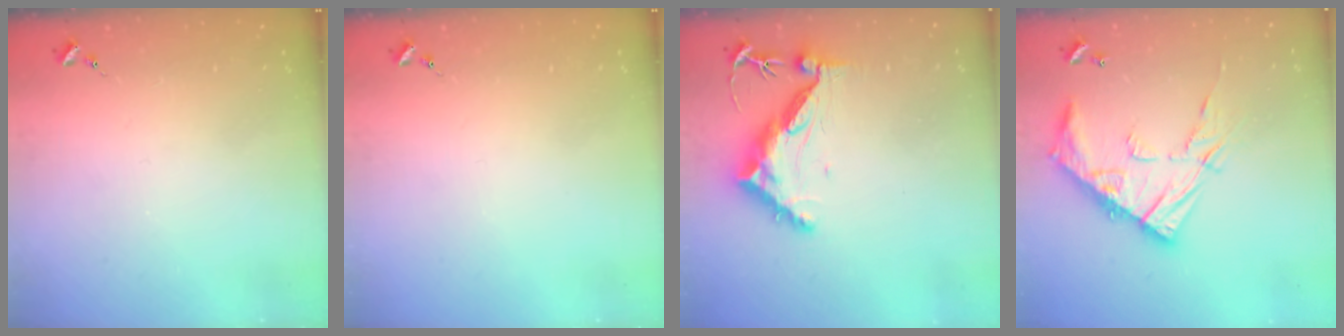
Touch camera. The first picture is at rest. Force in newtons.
{"total": 0.0}
{"total": 10.4, "press": 10.3, "slide": 0.9}
{"total": 17.3, "press": 17.3, "slide": 1.4}